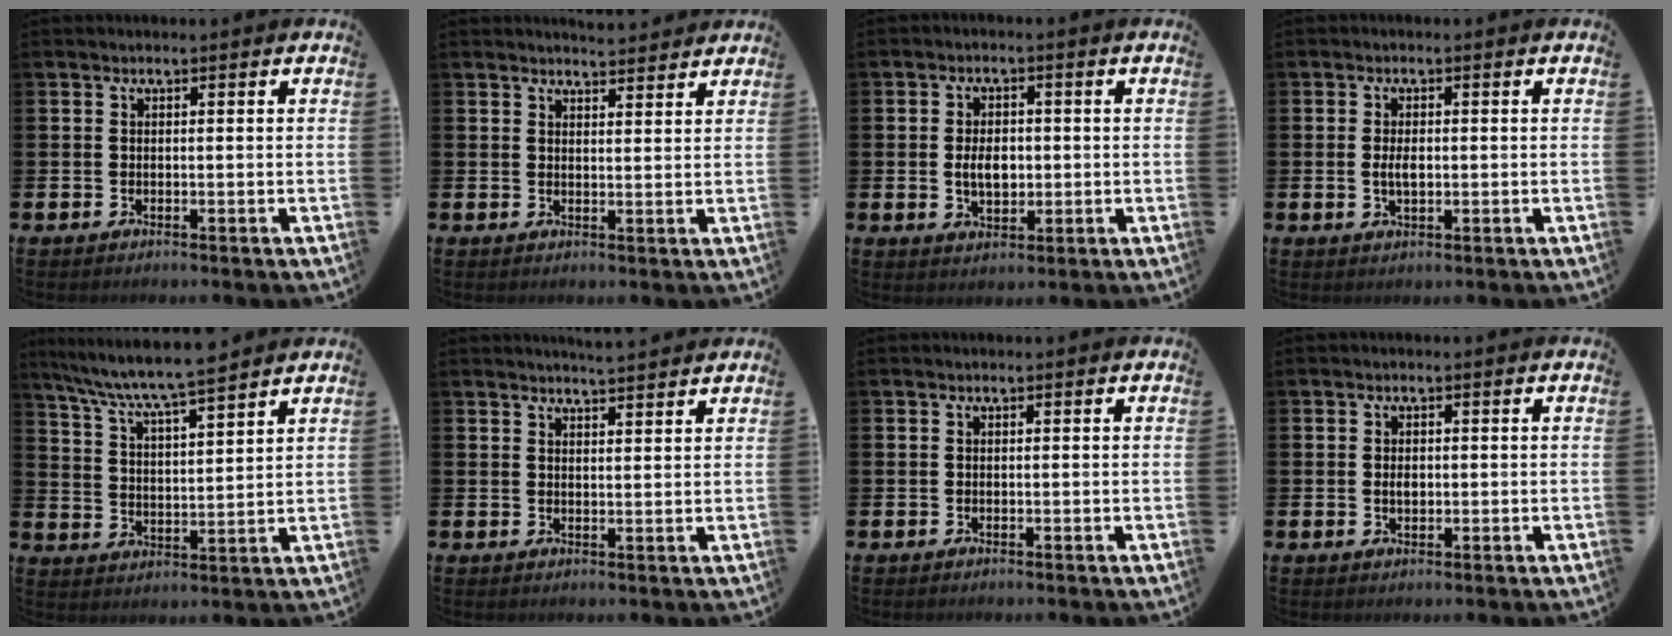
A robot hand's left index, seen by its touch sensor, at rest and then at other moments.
{"total": 3.5, "force": [3.5, 0.1, -0.2], "torque": [0.005, -0.023, 0.062]}
{"total": 4.0, "force": [-0.1, 2.6, 3.0], "torque": [-0.044, 0.003, -0.007]}
{"total": 2.3, "force": [-0.1, 1.2, 2.0], "torque": [-0.031, 0.001, -0.005]}
{"total": 7.4, "force": [7.0, 0.2, 2.4], "torque": [-0.079, -0.043, 0.123]}
{"total": 3.4, "force": [3.4, -0.3, 0.1], "torque": [-0.007, -0.018, 0.061]}
{"total": 0.0}
{"total": 1.5, "force": [0.1, 0.9, 1.2], "torque": [-0.016, 0.003, -0.003]}